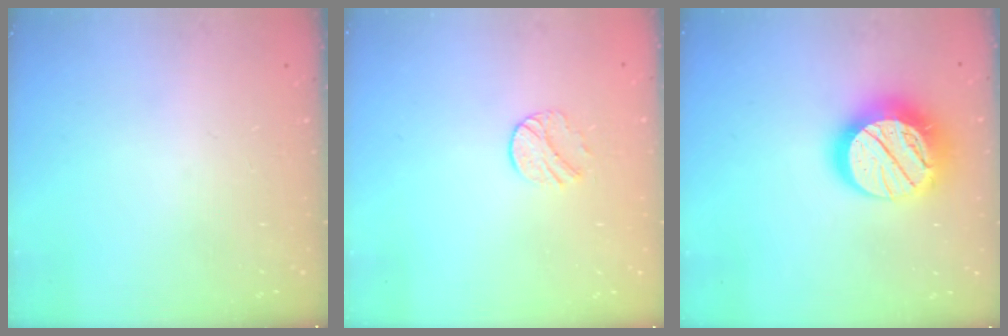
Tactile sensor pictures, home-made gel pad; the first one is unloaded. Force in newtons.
{"total": 6.0, "press": 6.0, "slide": 0.7}
{"total": 21.1, "press": 21.1, "slide": 1.7}